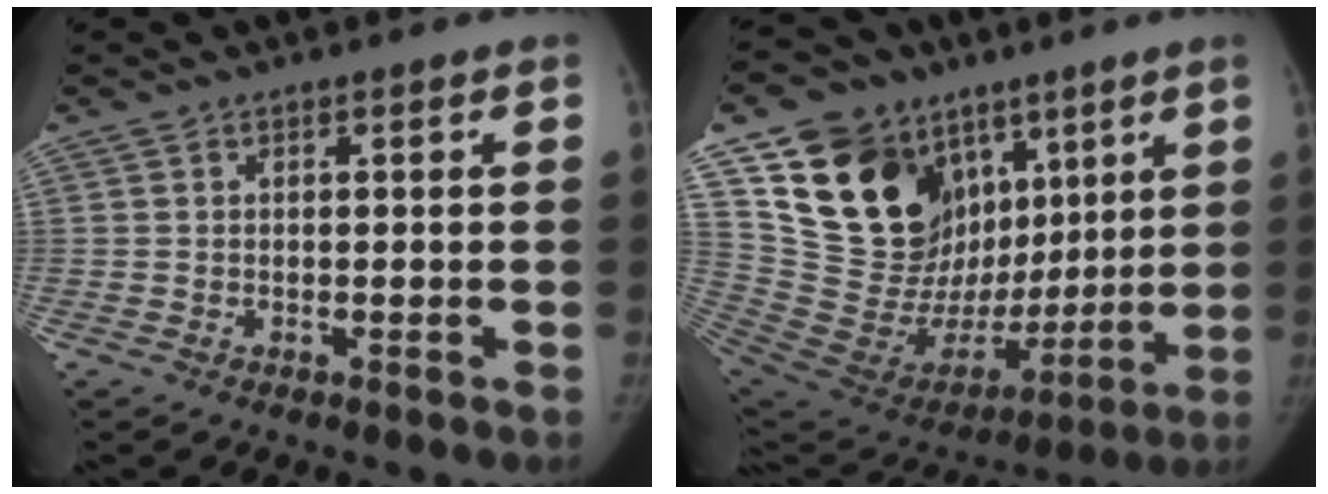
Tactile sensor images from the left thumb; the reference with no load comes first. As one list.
[{"total": 27.5, "force": [11.4, 19.4, 15.8], "torque": [-0.234, 0.007, 0.219]}]